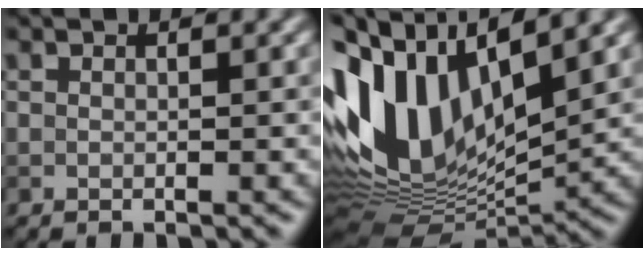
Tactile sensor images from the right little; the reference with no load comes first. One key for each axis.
{"total": 13.4, "fx": 2.4, "fy": 7.3, "fz": 11.0, "tx": -0.235, "ty": 0.002, "tz": 0.039}